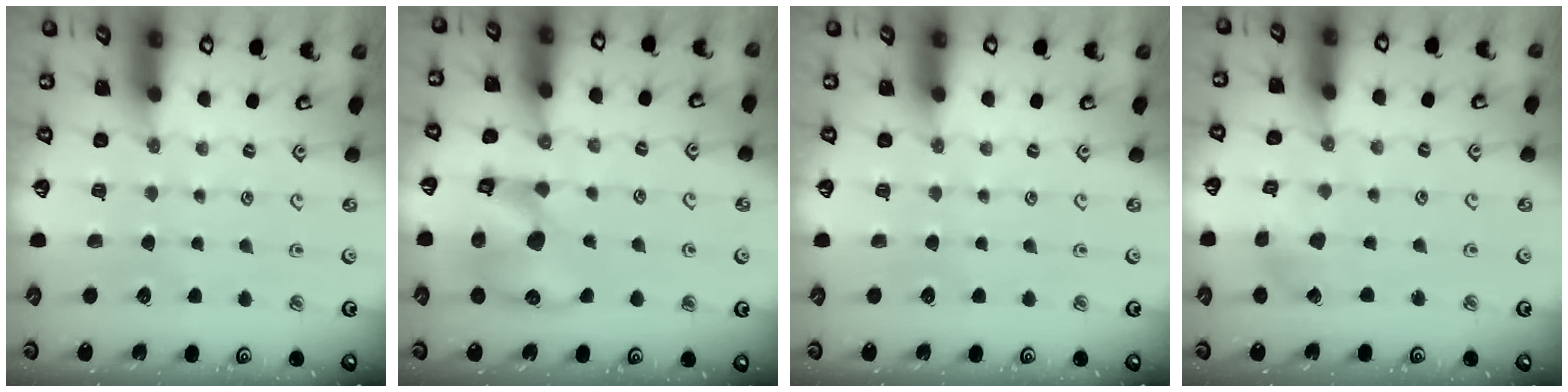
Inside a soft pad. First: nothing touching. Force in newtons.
{"total": 12.5, "press": 12.3, "slide": 1.8}
{"total": 0.0}
{"total": 2.2, "press": 2.2, "slide": 0.3}